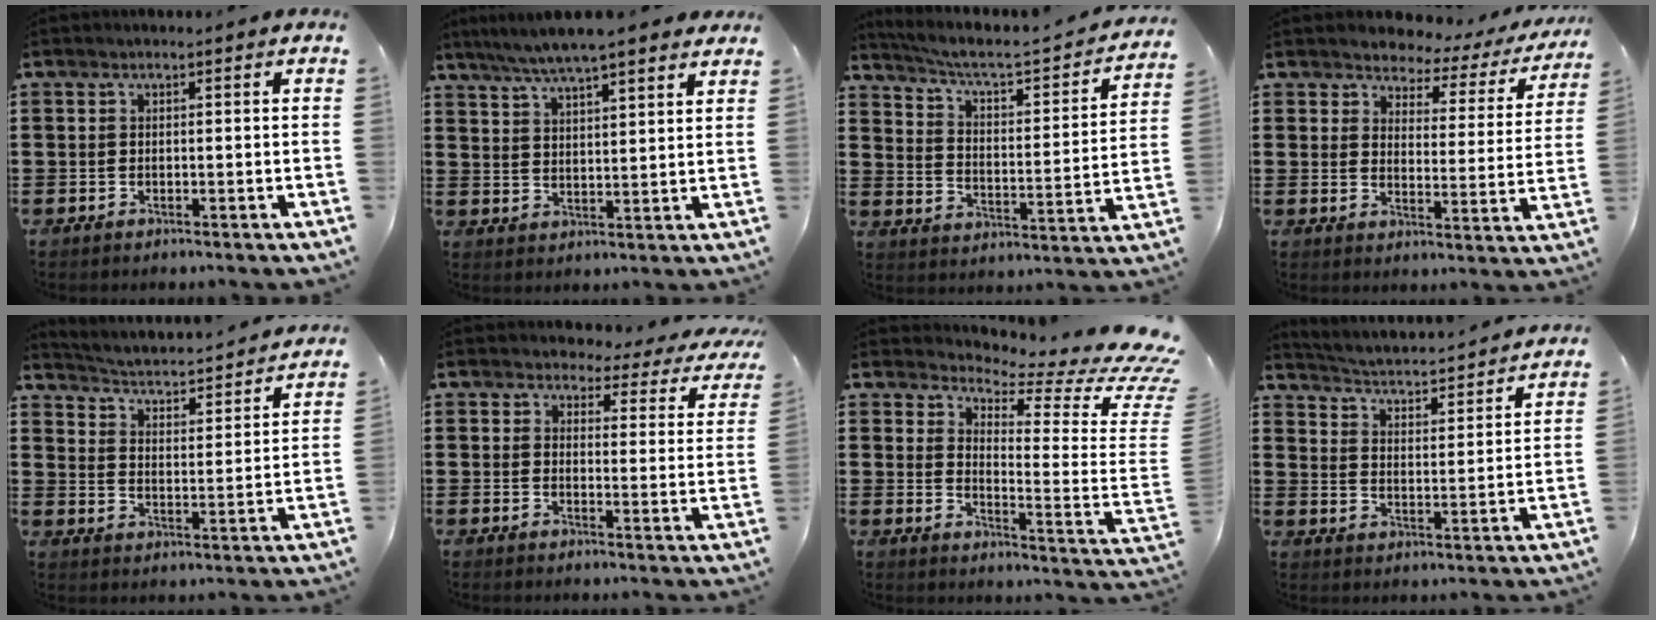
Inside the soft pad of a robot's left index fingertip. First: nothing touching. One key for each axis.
{"total": 5.8, "fx": 5.1, "fy": 0.5, "fz": 2.8, "tx": -0.071, "ty": -0.014, "tz": 0.089}
{"total": 3.8, "fx": 2.9, "fy": 0.4, "fz": 2.5, "tx": -0.067, "ty": -0.029, "tz": 0.035}
{"total": 3.2, "fx": 2.9, "fy": 1.4, "fz": 0.2, "tx": -0.029, "ty": -0.020, "tz": 0.042}
{"total": 2.1, "fx": 2.0, "fy": -0.2, "fz": 0.4, "tx": -0.027, "ty": -0.034, "tz": 0.021}
{"total": 3.5, "fx": 3.2, "fy": 0.9, "fz": 0.9, "tx": -0.030, "ty": -0.023, "tz": 0.052}
{"total": 4.6, "fx": 3.8, "fy": 0.4, "fz": 2.6, "tx": -0.058, "ty": -0.052, "tz": 0.059}
{"total": 2.4, "fx": 2.3, "fy": -0.3, "fz": 0.5, "tx": -0.027, "ty": -0.034, "tz": 0.028}